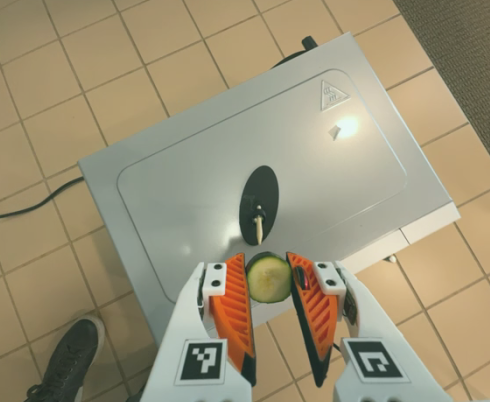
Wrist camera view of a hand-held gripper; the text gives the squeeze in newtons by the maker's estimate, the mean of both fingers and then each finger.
{"total": 6.3, "left": 5.6, "right": 6.9}